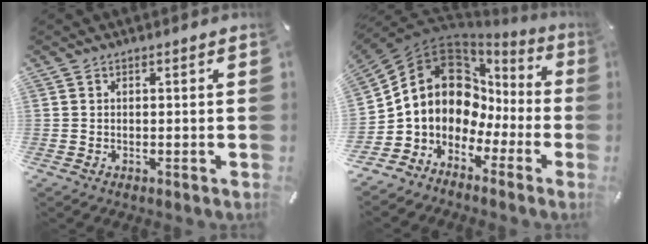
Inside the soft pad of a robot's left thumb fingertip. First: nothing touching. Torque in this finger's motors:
{"motor_torque": [1.01, 3.78, 0.86, -0.09, 0.27]}